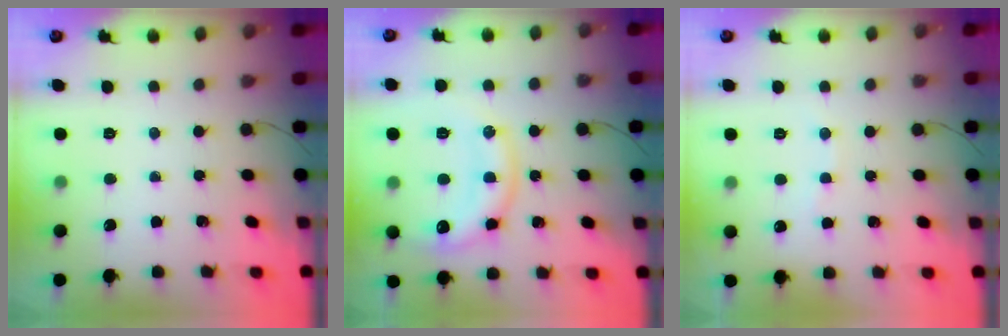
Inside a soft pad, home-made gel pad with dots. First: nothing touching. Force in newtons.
{"total": 15.8, "press": 15.7, "slide": 1.1}
{"total": 5.5, "press": 5.5, "slide": 0.9}